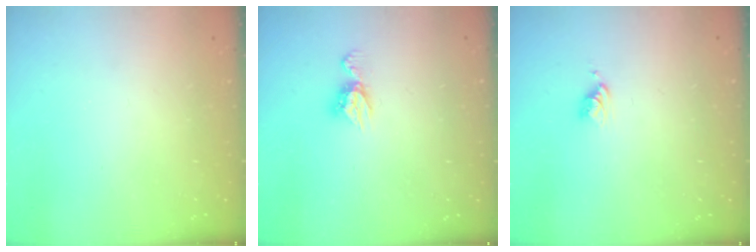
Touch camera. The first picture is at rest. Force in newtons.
{"total": 6.4, "press": 6.4, "slide": 0.5}
{"total": 3.5, "press": 3.5, "slide": 0.4}